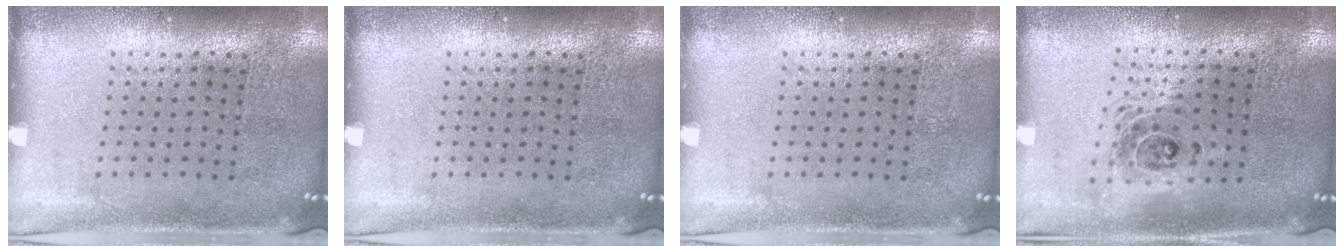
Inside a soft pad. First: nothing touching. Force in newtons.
{"total": 0.0}
{"total": 0.0}
{"total": 1.5, "press": 1.2, "slide": 0.9}